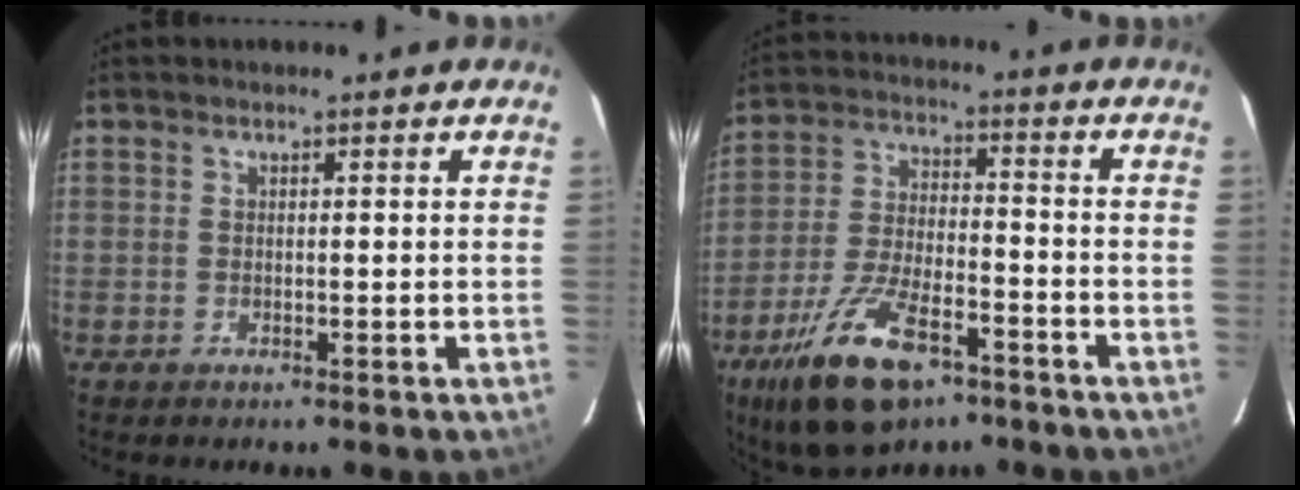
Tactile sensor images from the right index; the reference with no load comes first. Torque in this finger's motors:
{"motor_torque": [1.05, -1.09, 0.67, 0.18]}